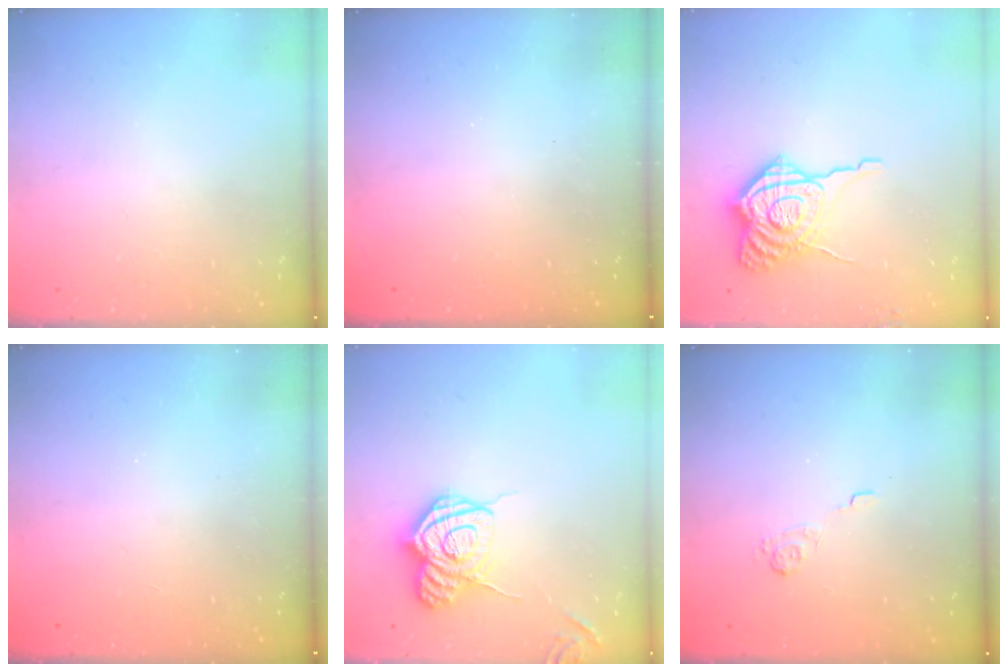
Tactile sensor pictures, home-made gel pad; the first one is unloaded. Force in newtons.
{"total": 2.4, "press": 2.3, "slide": 0.8}
{"total": 12.9, "press": 12.8, "slide": 1.3}
{"total": 2.3, "press": 2.2, "slide": 0.8}
{"total": 14.1, "press": 14.0, "slide": 1.3}
{"total": 2.2, "press": 1.7, "slide": 1.4}